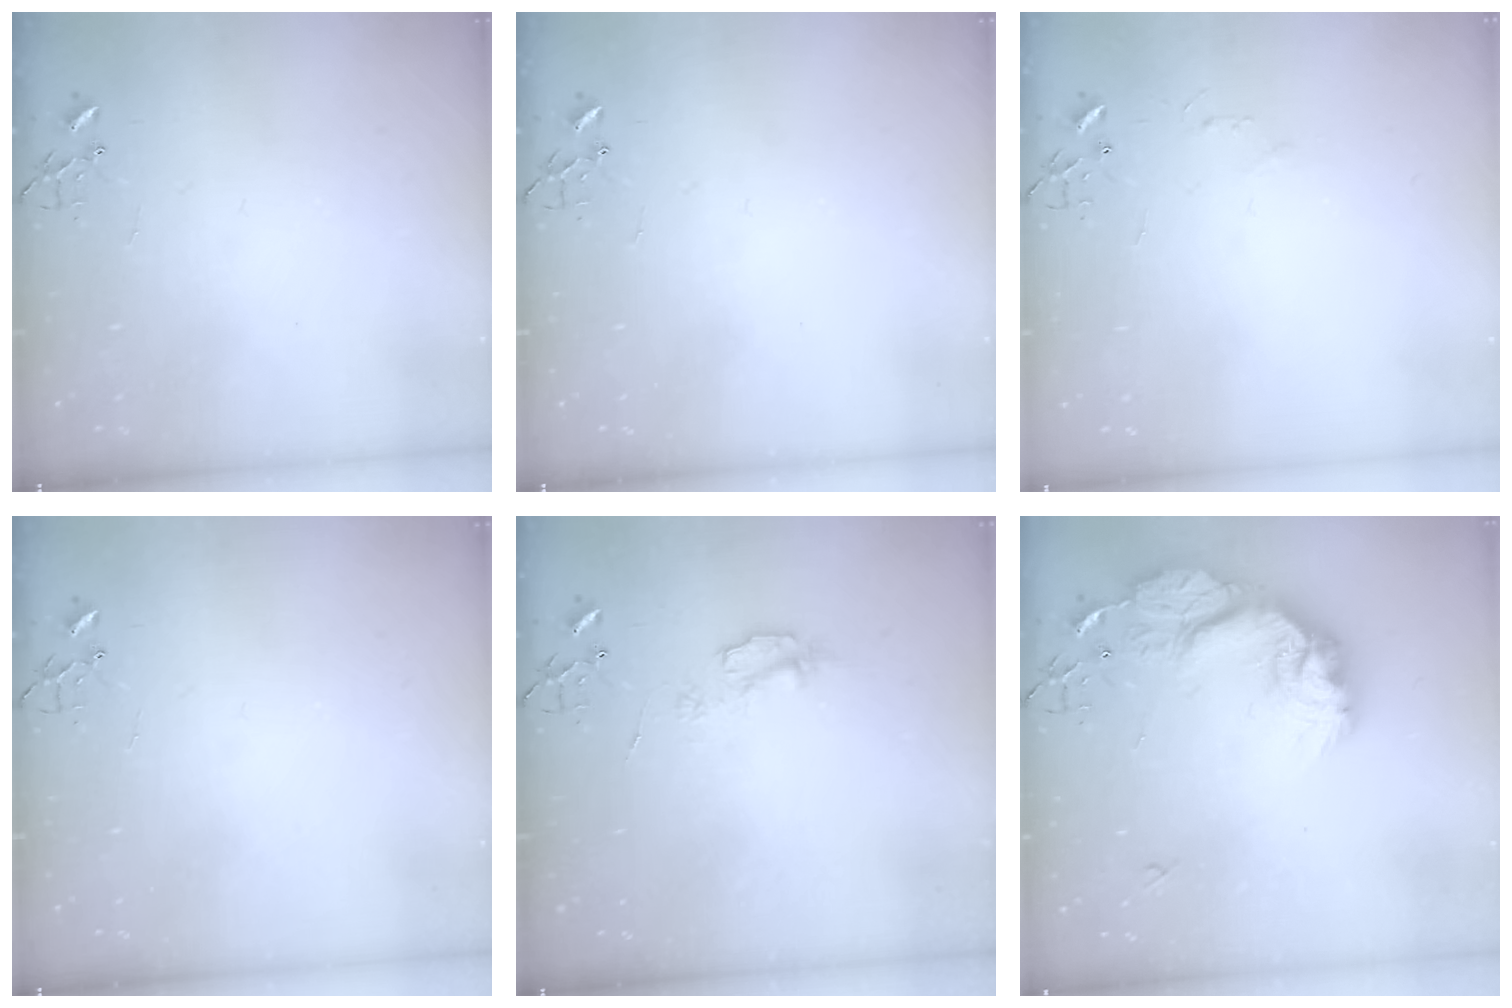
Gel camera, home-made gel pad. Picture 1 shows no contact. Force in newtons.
{"total": 0.0}
{"total": 3.5, "press": 3.4, "slide": 0.4}
{"total": 0.0}
{"total": 5.1, "press": 5.0, "slide": 0.7}
{"total": 22.6, "press": 22.5, "slide": 1.9}